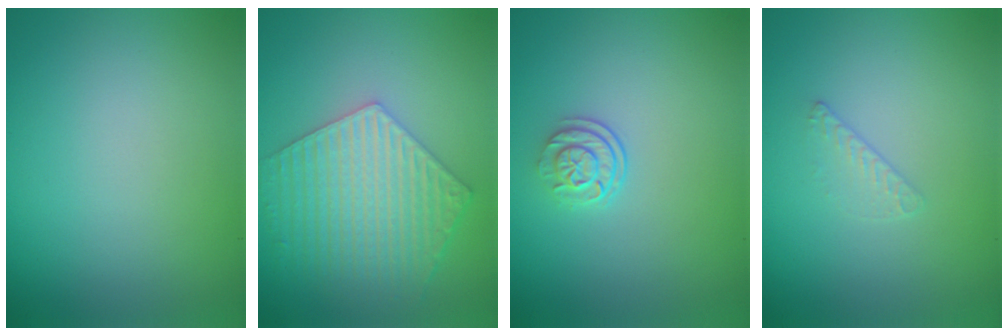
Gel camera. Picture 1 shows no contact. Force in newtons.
{"total": 6.5, "press": 5.0, "slide": 4.2}
{"total": 2.3, "press": 1.7, "slide": 1.5}
{"total": 0.6, "press": 0.3, "slide": 0.5}